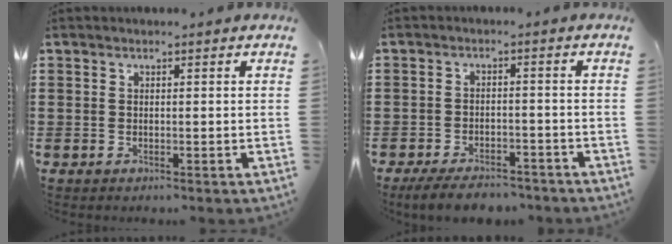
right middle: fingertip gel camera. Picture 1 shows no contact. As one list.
[{"total": 4.5, "force": [-4.1, 0.9, 1.7], "torque": [-0.034, 0.000, -0.079]}]